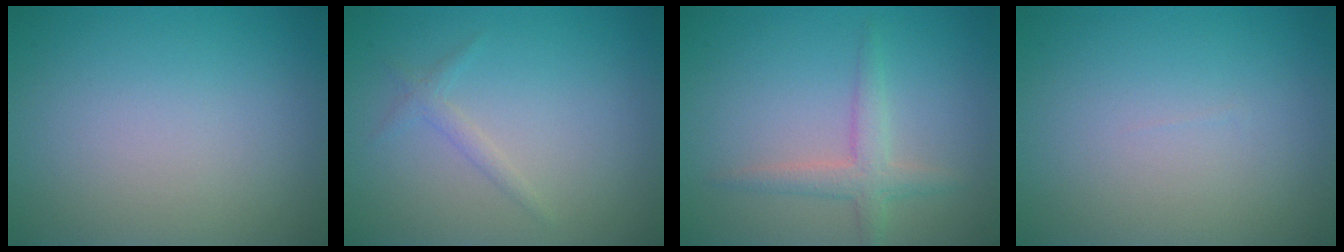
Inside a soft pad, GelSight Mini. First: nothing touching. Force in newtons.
{"total": 1.1, "press": 1.1, "slide": 0.0}
{"total": 2.4, "press": 2.4, "slide": 0.1}
{"total": 0.0}